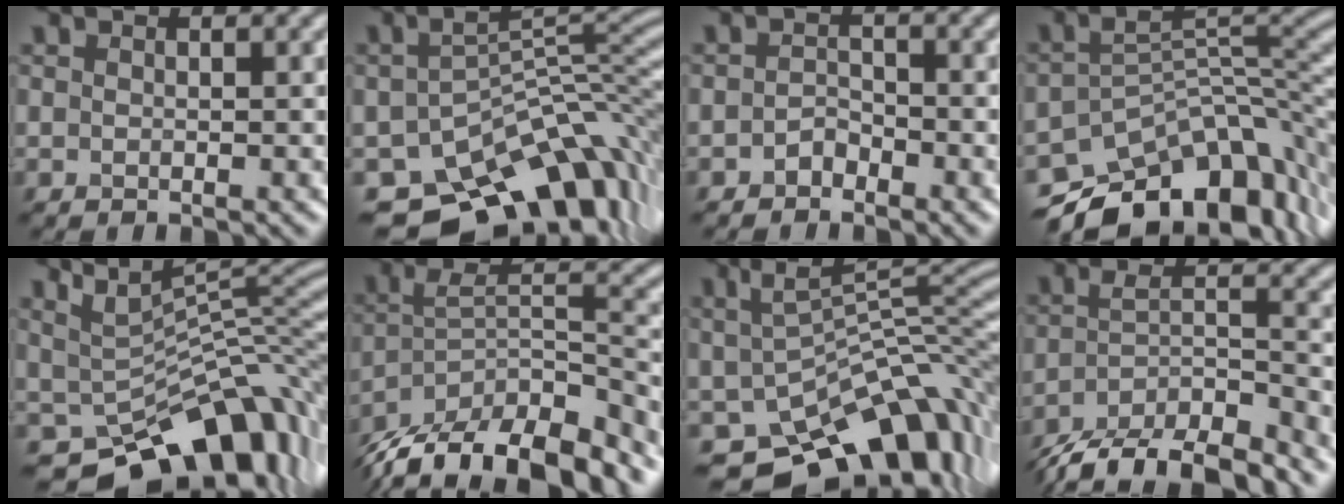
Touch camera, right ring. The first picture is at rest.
{"total": 12.8, "force": [-8.0, 6.2, 7.9], "torque": [-0.124, -0.007, -0.119]}
{"total": 1.3, "force": [-1.0, 0.7, 0.4], "torque": [-0.007, 0.007, -0.021]}
{"total": 12.6, "force": [-8.5, 6.2, 7.0], "torque": [-0.103, -0.005, -0.133]}
{"total": 10.3, "force": [-2.9, 5.1, 8.4], "torque": [-0.136, -0.002, -0.029]}
{"total": 13.8, "force": [-10.8, 4.4, 7.3], "torque": [-0.133, 0.012, -0.176]}
{"total": 11.3, "force": [-5.0, 5.5, 8.6], "torque": [-0.141, -0.006, -0.070]}
{"total": 11.2, "force": [-9.7, 3.1, 4.8], "torque": [-0.073, -0.015, -0.147]}